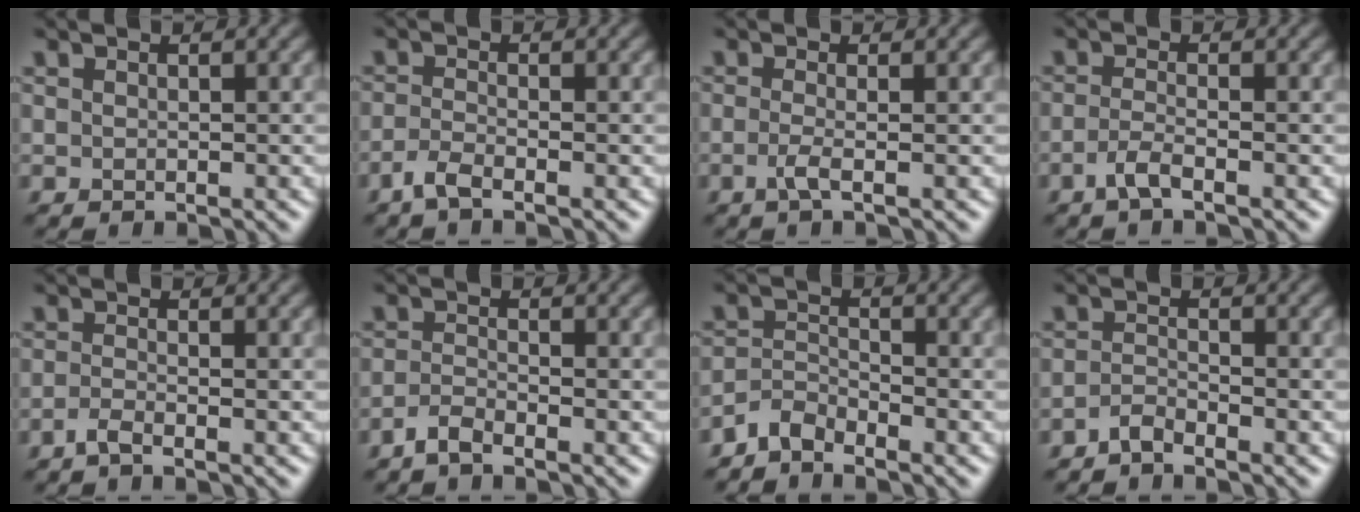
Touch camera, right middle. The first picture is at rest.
{"total": 2.0, "force": [-1.4, 0.4, 1.3], "torque": [-0.032, -0.004, -0.038]}
{"total": 1.9, "force": [-0.6, 0.5, 1.7], "torque": [-0.032, -0.005, -0.018]}
{"total": 1.9, "force": [-1.1, 0.4, 1.4], "torque": [-0.031, 0.000, -0.030]}
{"total": 1.4, "force": [-1.0, 0.2, 1.0], "torque": [-0.022, -0.004, -0.027]}
{"total": 1.9, "force": [-1.5, 0.3, 1.1], "torque": [-0.026, 0.000, -0.038]}
{"total": 2.5, "force": [-2.3, 0.7, 0.7], "torque": [-0.014, 0.005, -0.054]}
{"total": 1.5, "force": [-1.3, 0.2, 0.7], "torque": [-0.015, 0.004, -0.030]}